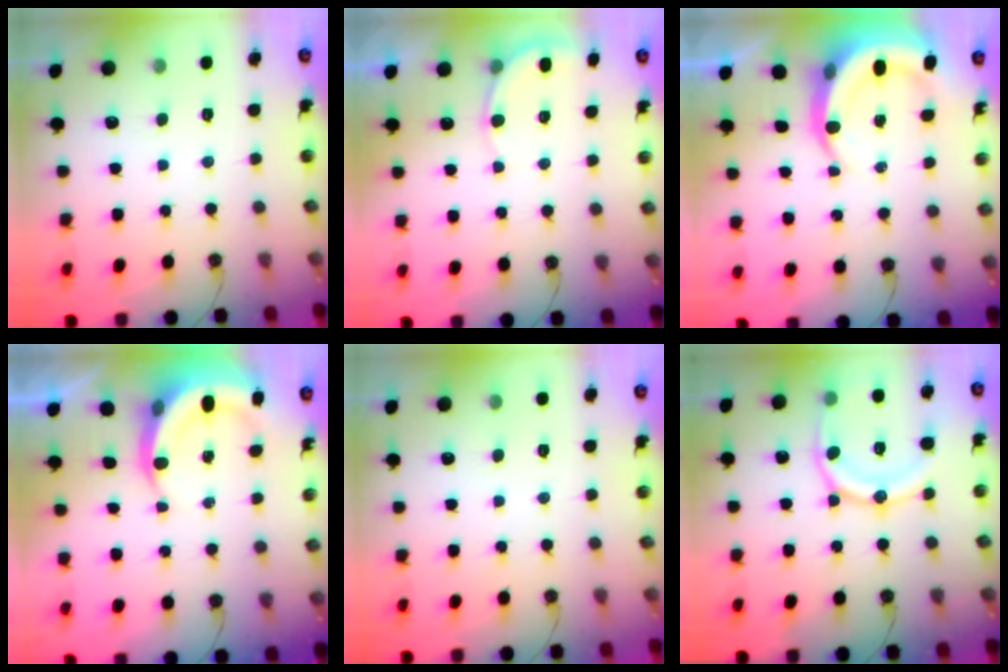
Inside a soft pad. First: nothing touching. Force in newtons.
{"total": 6.0, "press": 6.0, "slide": 0.9}
{"total": 8.3, "press": 8.1, "slide": 1.6}
{"total": 6.5, "press": 6.5, "slide": 1.0}
{"total": 0.0}
{"total": 16.3, "press": 16.2, "slide": 1.8}